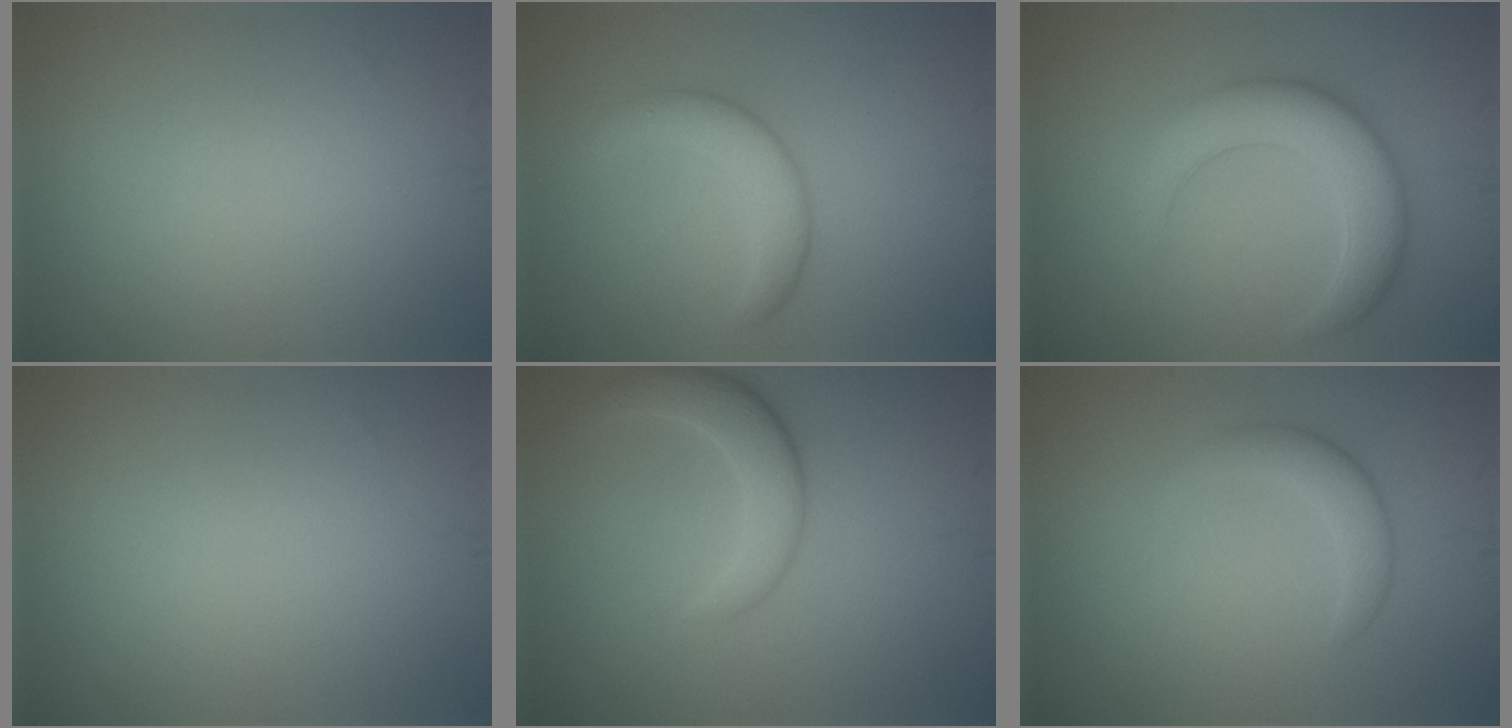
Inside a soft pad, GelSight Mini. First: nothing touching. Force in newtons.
{"total": 3.6, "press": 3.6, "slide": 0.2}
{"total": 5.7, "press": 5.7, "slide": 0.1}
{"total": 0.0}
{"total": 3.4, "press": 3.4, "slide": 0.2}
{"total": 2.5, "press": 2.4, "slide": 0.2}